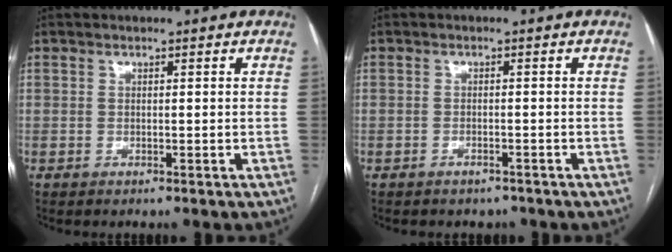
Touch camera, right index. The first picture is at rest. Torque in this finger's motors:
{"motor_torque": [0.12, 0.01, 0.09, 0.00]}